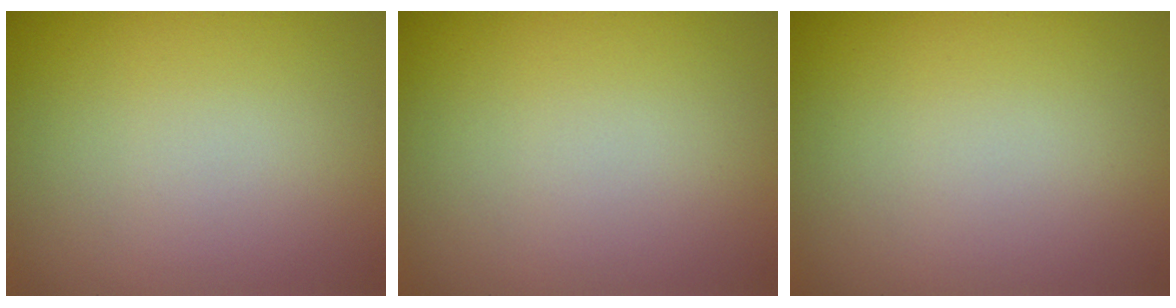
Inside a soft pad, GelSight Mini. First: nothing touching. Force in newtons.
{"total": 0.0}
{"total": 0.0}